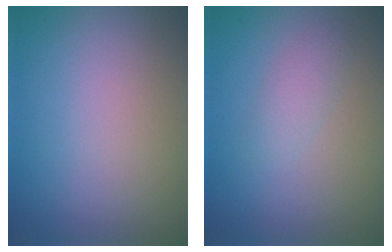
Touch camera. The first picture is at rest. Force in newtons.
{"total": 1.6, "press": 1.6, "slide": 0.1}